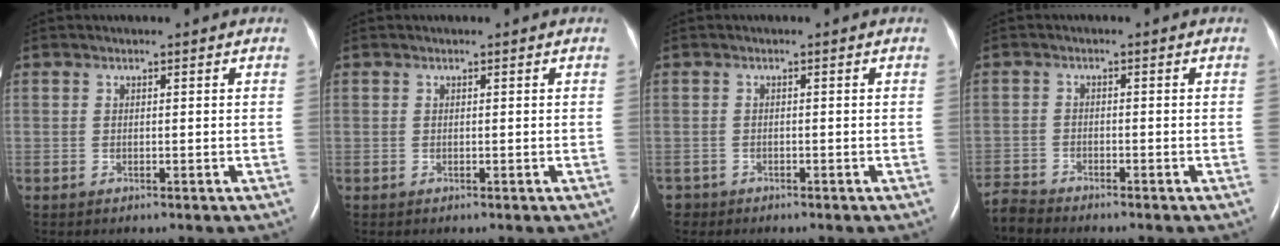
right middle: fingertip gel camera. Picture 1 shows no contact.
{"total": 0.0}
{"total": 1.2, "force": [-1.0, 0.7, -0.3], "torque": [-0.005, 0.001, -0.016]}
{"total": 3.6, "force": [-3.6, -0.2, -0.2], "torque": [-0.001, -0.020, -0.070]}